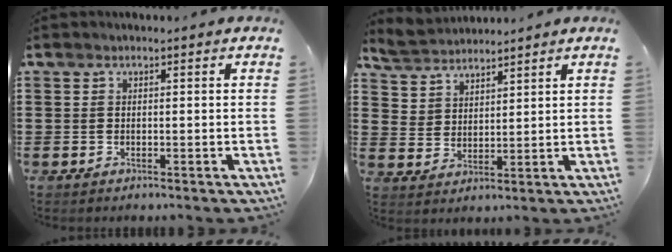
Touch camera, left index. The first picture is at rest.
{"total": 5.1, "force": [4.8, 1.9, 0.0], "torque": [-0.025, -0.011, 0.090]}